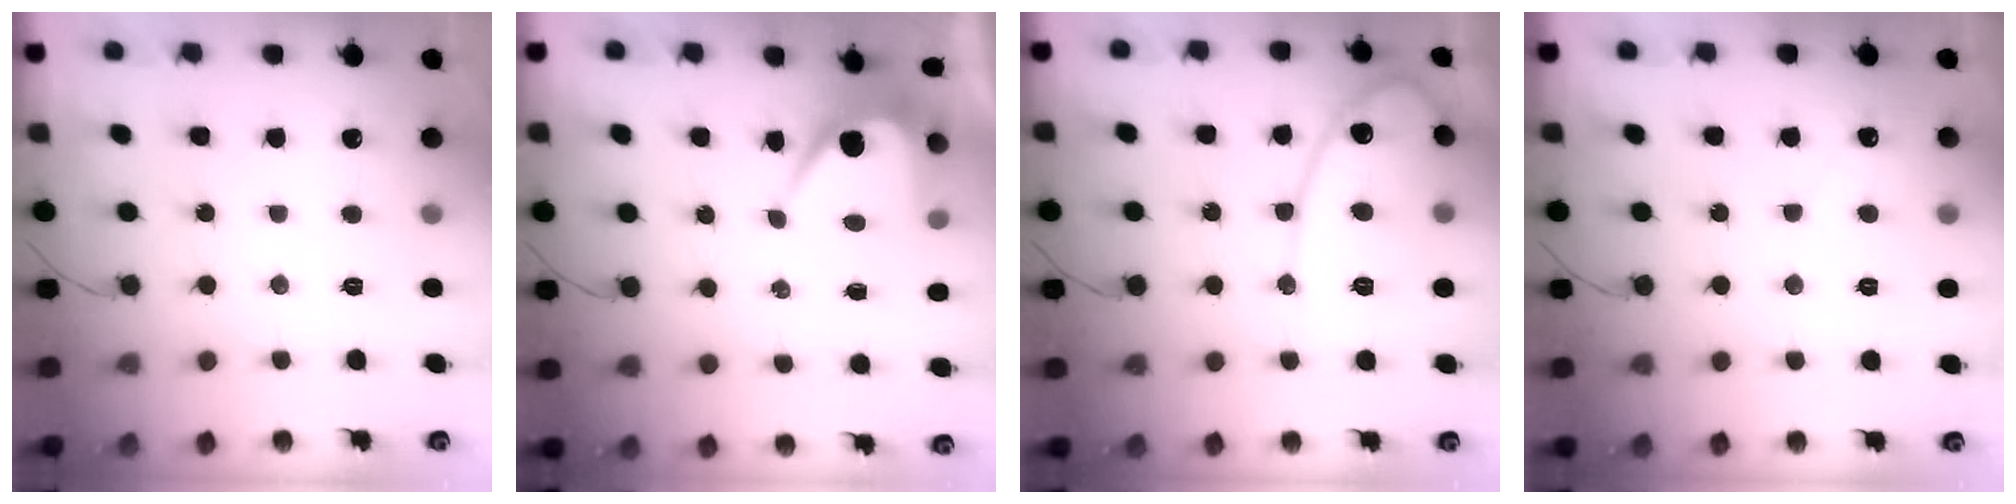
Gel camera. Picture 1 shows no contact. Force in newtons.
{"total": 6.8, "press": 6.8, "slide": 0.6}
{"total": 14.7, "press": 14.7, "slide": 1.1}
{"total": 1.6, "press": 1.6, "slide": 0.1}